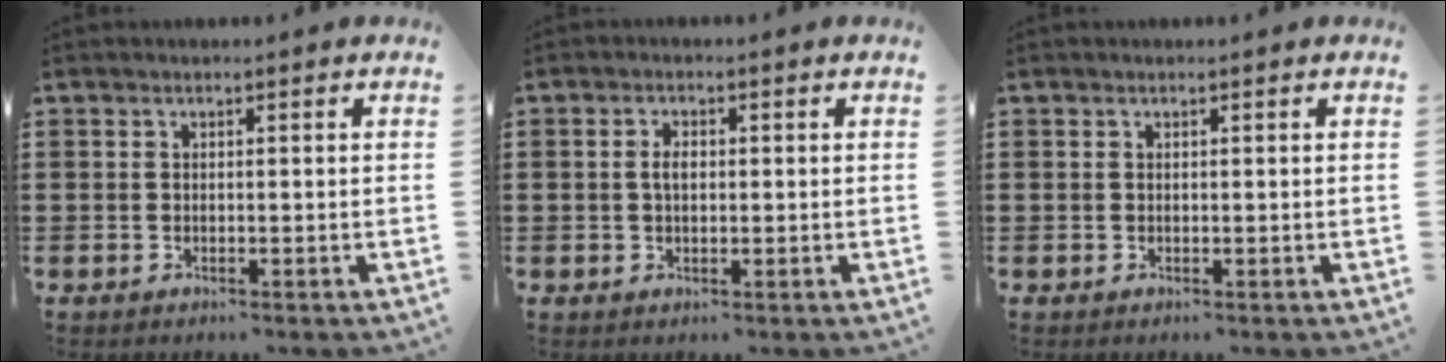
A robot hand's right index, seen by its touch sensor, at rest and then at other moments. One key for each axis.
{"total": 2.2, "fx": 0.0, "fy": 1.0, "fz": 1.9, "tx": -0.039, "ty": 0.005, "tz": -0.002}
{"total": 0.0}